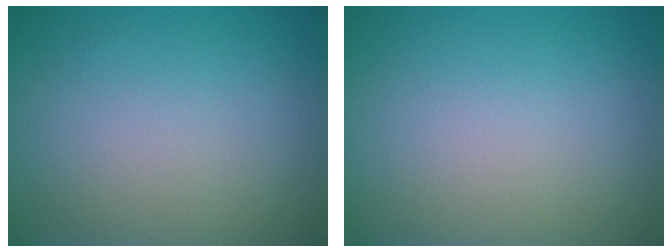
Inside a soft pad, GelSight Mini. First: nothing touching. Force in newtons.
{"total": 0.0}